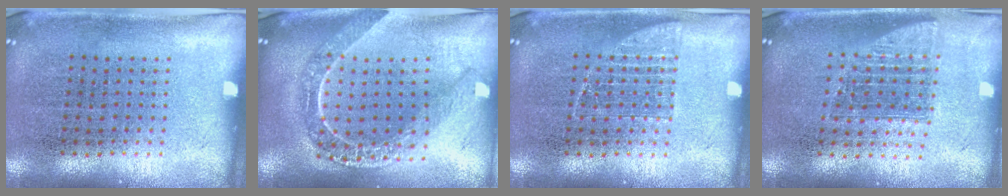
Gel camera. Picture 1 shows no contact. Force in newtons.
{"total": 2.1, "press": 1.8, "slide": 1.0}
{"total": 1.5, "press": 1.5, "slide": 0.3}
{"total": 1.4, "press": 1.2, "slide": 0.8}